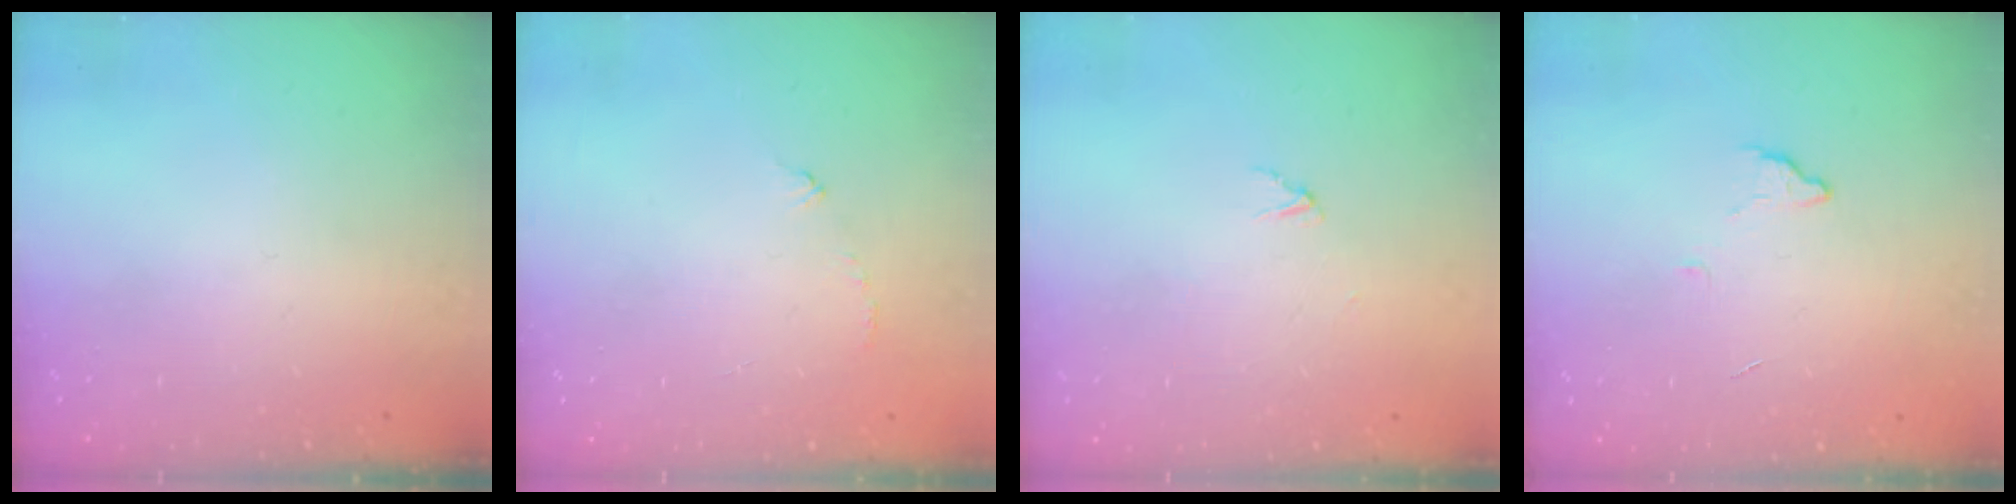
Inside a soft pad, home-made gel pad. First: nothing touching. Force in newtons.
{"total": 3.4, "press": 3.4, "slide": 0.3}
{"total": 2.7, "press": 2.7, "slide": 0.1}
{"total": 3.2, "press": 3.2, "slide": 0.2}